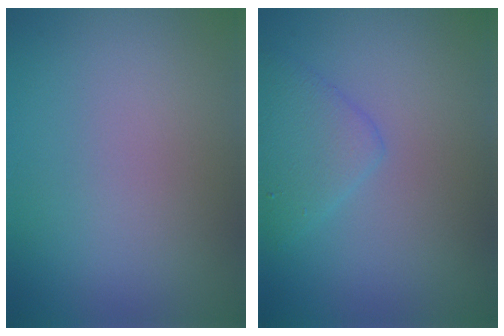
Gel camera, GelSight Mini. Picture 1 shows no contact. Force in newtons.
{"total": 2.7, "press": 2.7, "slide": 0.2}